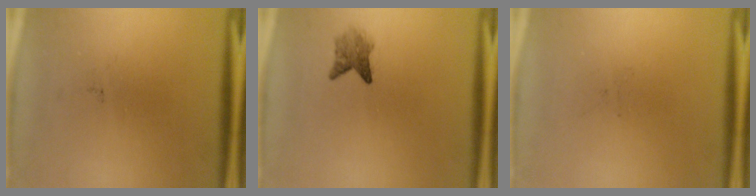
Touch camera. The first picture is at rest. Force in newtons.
{"total": 2.6}
{"total": 0.0}